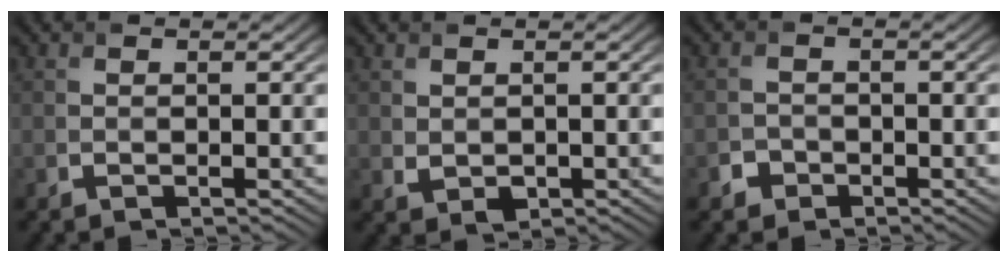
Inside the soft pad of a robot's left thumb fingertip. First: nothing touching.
{"total": 1.4, "force": [0.2, 1.0, 0.8], "torque": [-0.021, -0.008, 0.011]}
{"total": 1.7, "force": [-1.1, 1.3, 0.4], "torque": [-0.004, 0.001, -0.024]}